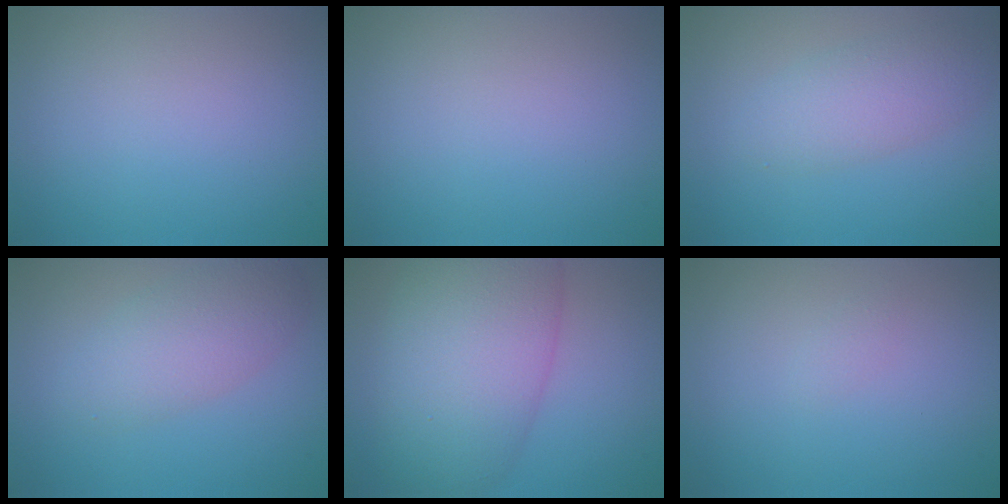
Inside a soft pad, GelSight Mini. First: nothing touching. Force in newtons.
{"total": 0.0}
{"total": 3.2, "press": 3.2, "slide": 0.2}
{"total": 3.9, "press": 3.9, "slide": 0.1}
{"total": 10.1, "press": 10.1, "slide": 0.3}
{"total": 0.6, "press": 0.6, "slide": 0.1}